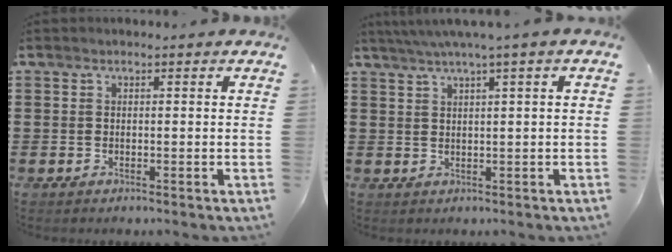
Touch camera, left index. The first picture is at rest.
{"total": 2.3, "force": [1.2, -0.2, 1.9], "torque": [-0.037, 0.000, 0.022]}